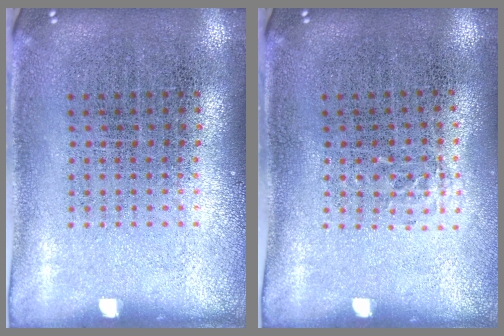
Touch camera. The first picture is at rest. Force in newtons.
{"total": 0.5, "press": 0.4, "slide": 0.3}